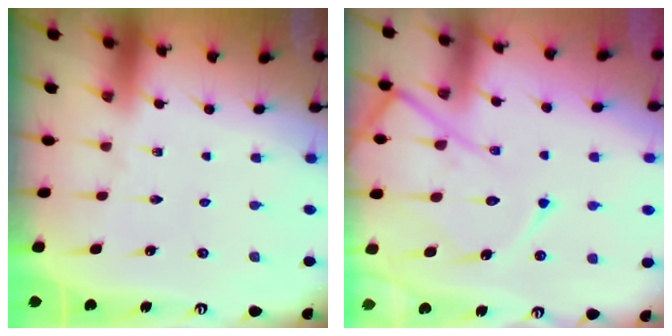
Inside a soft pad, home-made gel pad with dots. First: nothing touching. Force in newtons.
{"total": 15.5, "press": 15.4, "slide": 1.4}